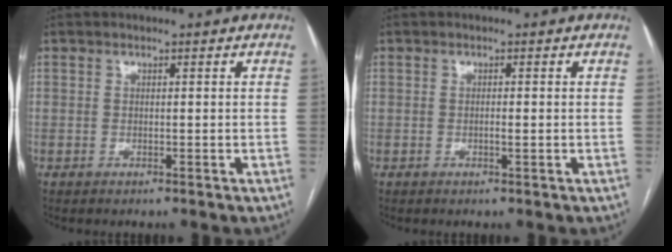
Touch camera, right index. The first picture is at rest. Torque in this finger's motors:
{"motor_torque": [-0.10, 0.00, -0.07, -0.01]}